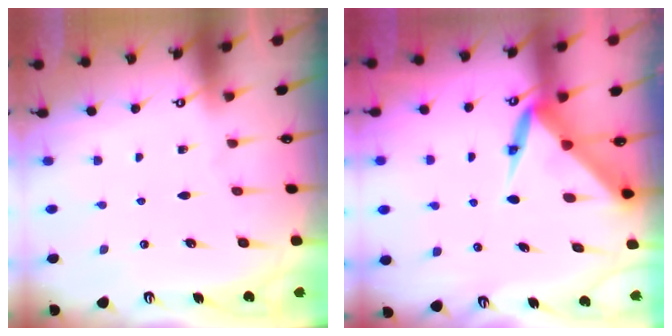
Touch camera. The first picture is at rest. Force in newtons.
{"total": 5.9, "press": 5.9, "slide": 0.4}